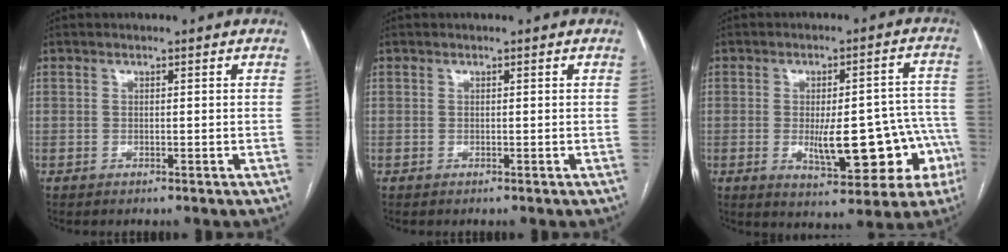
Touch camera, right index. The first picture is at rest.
{"total": 0.0}
{"total": 14.8, "force": [-4.2, 5.3, 13.2], "torque": [-0.126, 0.031, -0.040]}